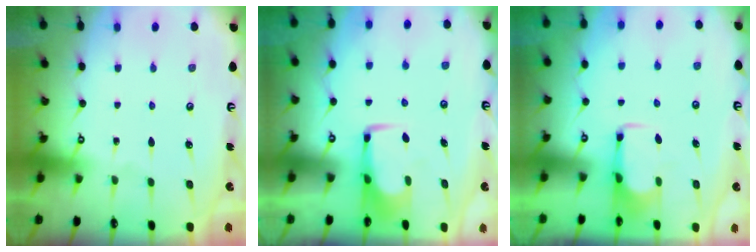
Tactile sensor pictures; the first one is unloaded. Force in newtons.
{"total": 1.6, "press": 1.4, "slide": 0.7}
{"total": 2.8, "press": 2.7, "slide": 0.9}